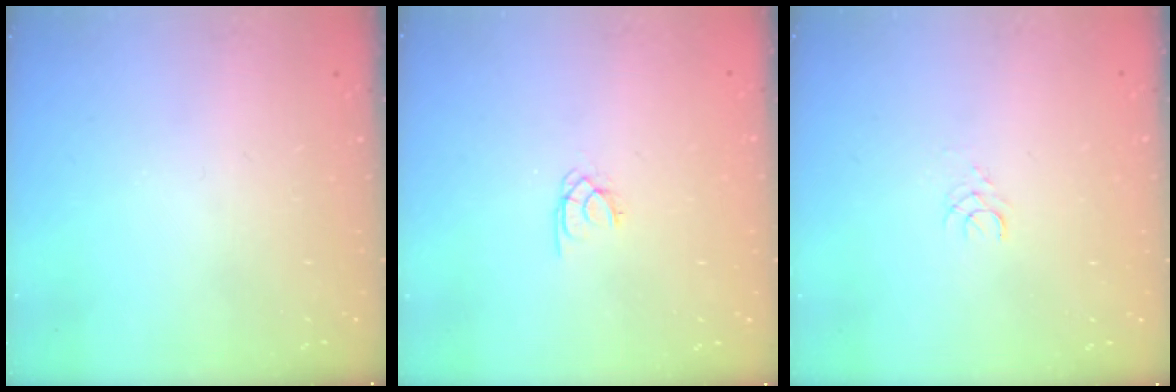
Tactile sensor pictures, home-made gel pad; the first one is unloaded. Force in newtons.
{"total": 1.4, "press": 1.4, "slide": 0.3}
{"total": 2.5, "press": 2.5, "slide": 0.2}